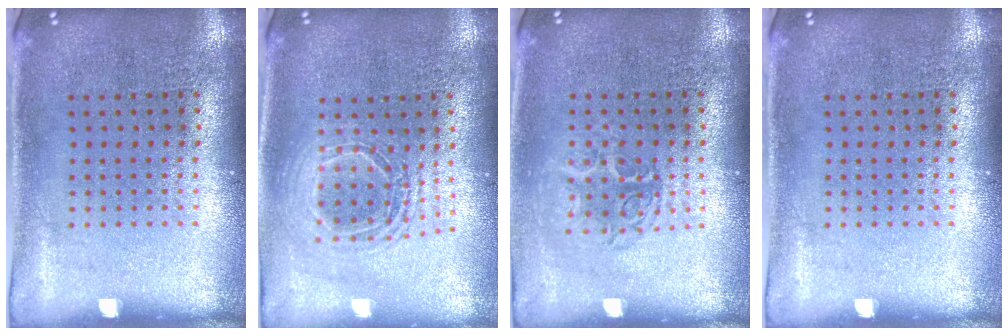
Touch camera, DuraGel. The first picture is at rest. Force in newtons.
{"total": 1.6, "press": 1.4, "slide": 0.8}
{"total": 1.2, "press": 1.1, "slide": 0.6}
{"total": 0.0}